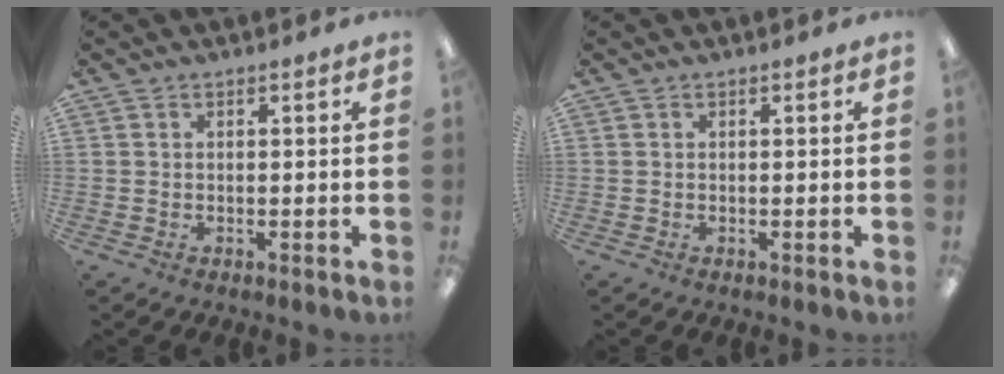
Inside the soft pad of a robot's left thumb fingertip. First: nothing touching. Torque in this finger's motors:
{"motor_torque": [-0.01, 0.01, -0.12, 0.06, 0.00]}